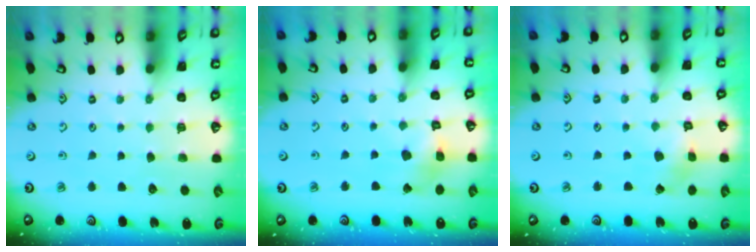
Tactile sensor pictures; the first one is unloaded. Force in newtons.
{"total": 9.6, "press": 9.5, "slide": 1.3}
{"total": 2.9, "press": 2.9, "slide": 0.2}